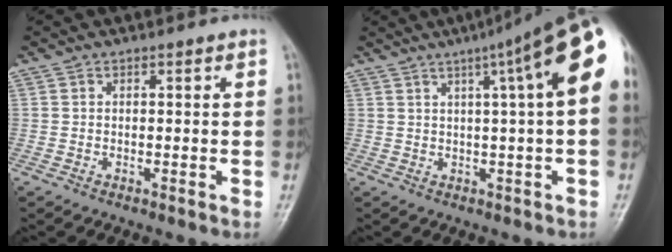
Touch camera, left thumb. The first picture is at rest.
{"total": 15.9, "force": [4.9, 2.3, 15.0], "torque": [-0.204, 0.023, 0.057]}